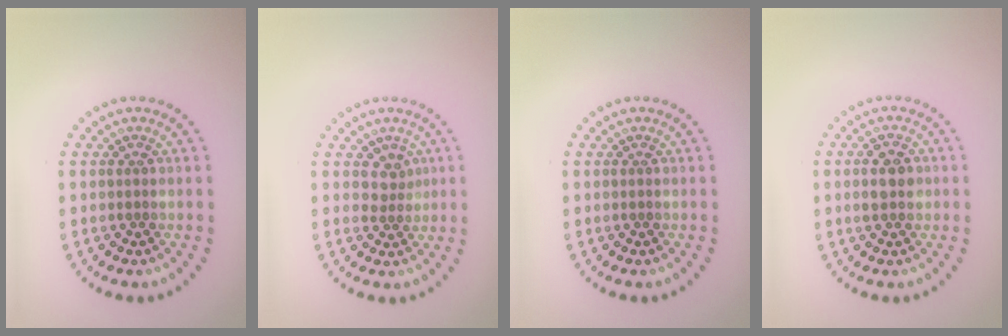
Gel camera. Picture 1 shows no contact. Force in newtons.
{"total": 1.7, "press": 1.1, "slide": 1.2}
{"total": 0.0}
{"total": 2.7, "press": 2.7, "slide": 0.1}